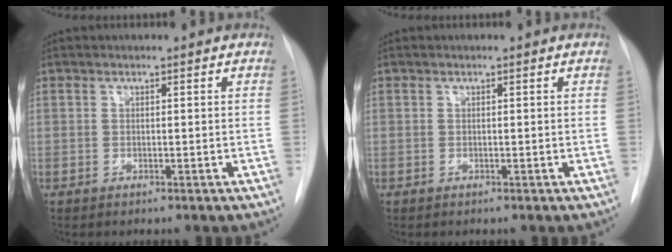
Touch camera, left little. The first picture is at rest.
{"total": 0.0}